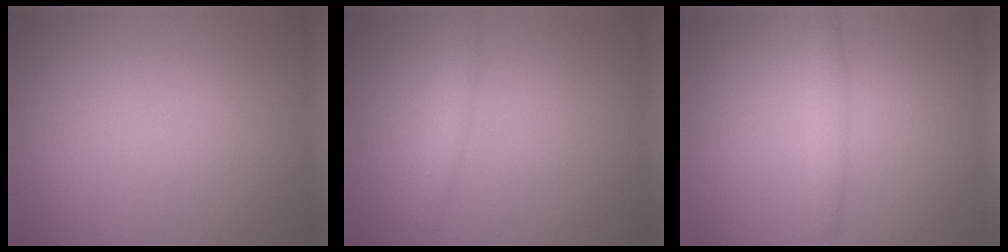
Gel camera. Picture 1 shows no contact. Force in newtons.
{"total": 1.5, "press": 1.5, "slide": 0.0}
{"total": 1.5, "press": 1.5, "slide": 0.1}